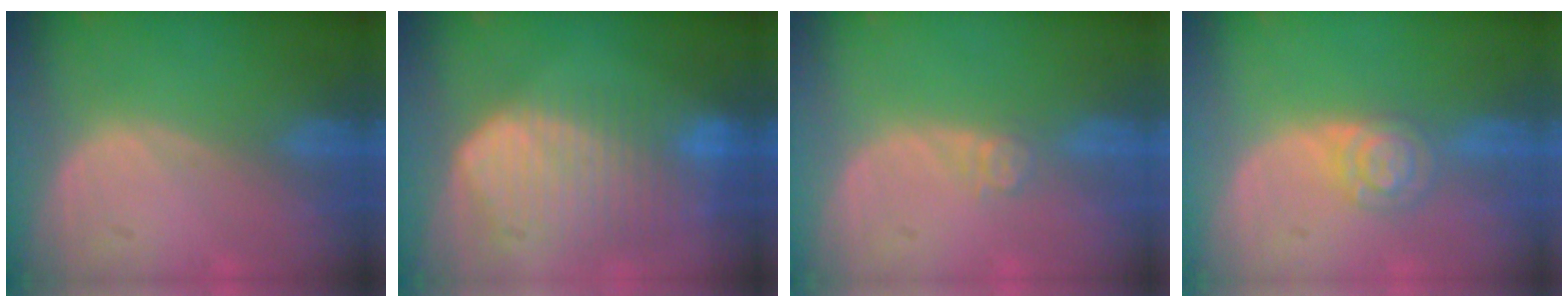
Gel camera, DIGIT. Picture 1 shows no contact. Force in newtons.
{"total": 10.1, "press": 8.7, "slide": 5.2}
{"total": 2.4, "press": 2.0, "slide": 1.3}
{"total": 4.5, "press": 4.5, "slide": 0.1}